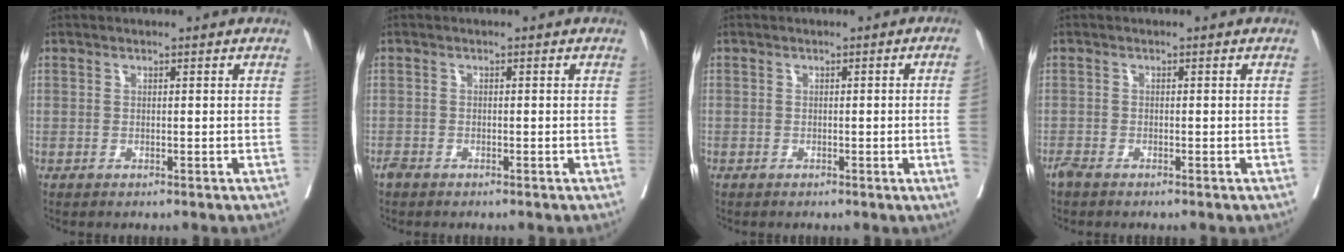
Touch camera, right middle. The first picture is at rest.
{"total": 0.9, "force": [-0.8, 0.2, 0.3], "torque": [-0.014, -0.003, -0.018]}
{"total": 2.9, "force": [-0.5, -1.1, 2.6], "torque": [-0.033, -0.005, -0.006]}
{"total": 1.4, "force": [-1.3, 0.1, 0.6], "torque": [-0.019, -0.005, -0.028]}